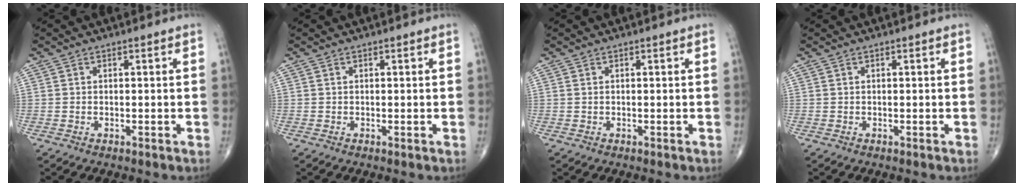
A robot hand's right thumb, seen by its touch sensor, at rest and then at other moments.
{"total": 0.0}
{"total": 0.0}
{"total": 0.0}